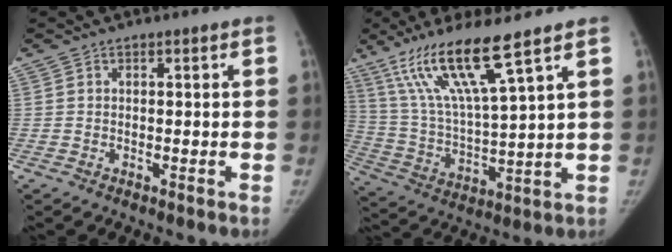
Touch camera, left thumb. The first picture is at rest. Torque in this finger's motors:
{"motor_torque": [1.03, -0.65, 1.56, -1.21, 0.39]}